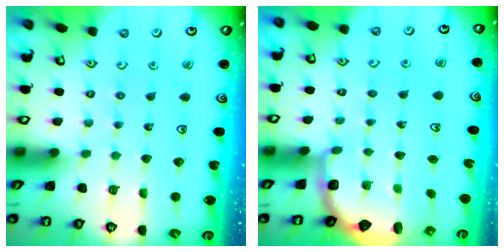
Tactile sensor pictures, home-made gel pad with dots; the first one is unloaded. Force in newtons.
{"total": 2.7, "press": 2.3, "slide": 1.5}